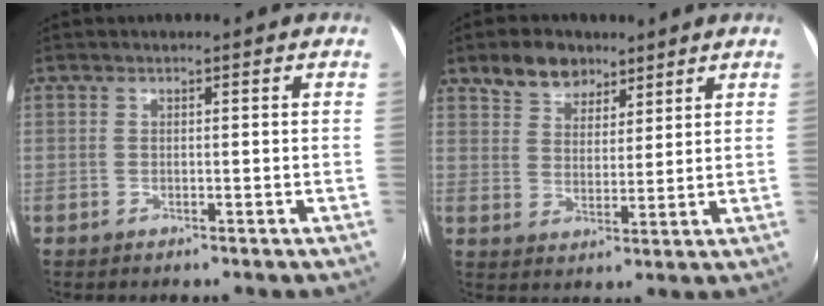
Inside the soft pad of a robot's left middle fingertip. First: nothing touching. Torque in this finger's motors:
{"motor_torque": [0.12, -0.12, 0.04, 0.00]}